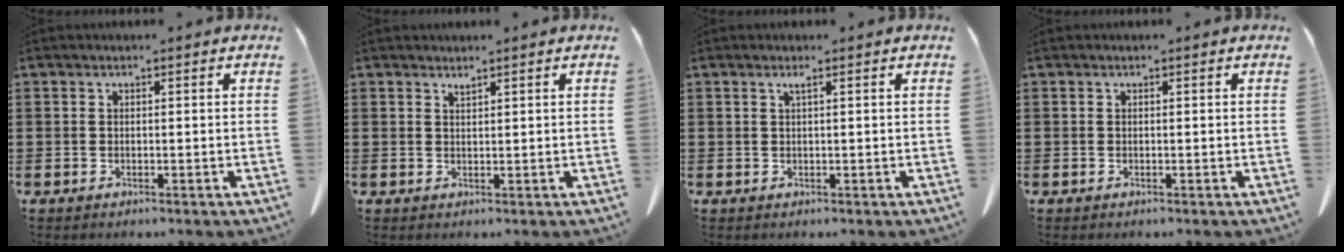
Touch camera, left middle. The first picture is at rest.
{"total": 1.0, "force": [1.0, 0.0, 0.2], "torque": [-0.006, -0.004, 0.020]}
{"total": 0.9, "force": [0.4, -0.1, 0.8], "torque": [-0.015, -0.003, 0.008]}
{"total": 0.0}